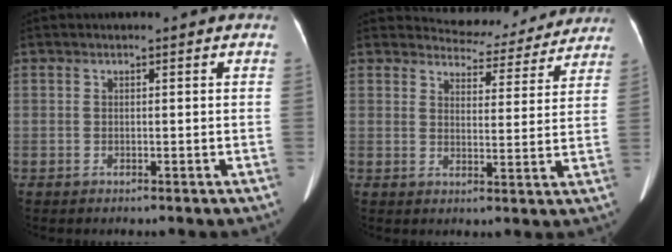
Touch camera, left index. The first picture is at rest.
{"total": 11.2, "force": [10.7, 3.2, 0.9], "torque": [0.004, -0.004, 0.120]}